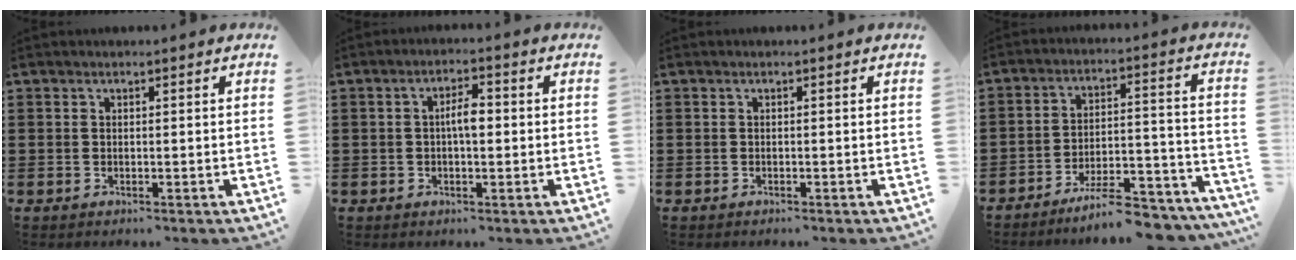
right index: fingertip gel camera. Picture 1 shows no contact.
{"total": 3.6, "force": [0.0, 1.2, 3.3], "torque": [-0.062, 0.005, -0.003]}
{"total": 0.0}
{"total": 9.2, "force": [-8.2, 1.1, 4.0], "torque": [-0.051, 0.028, -0.151]}